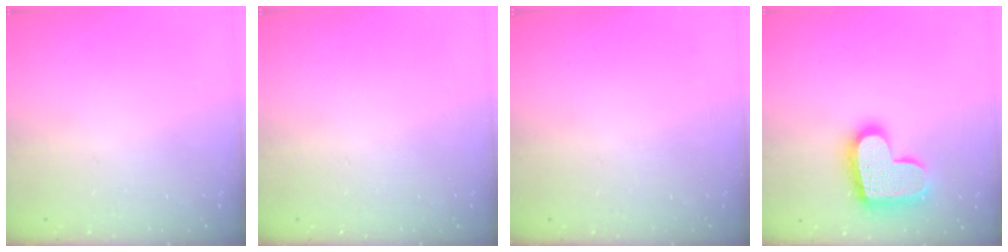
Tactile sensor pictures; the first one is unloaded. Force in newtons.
{"total": 0.0}
{"total": 0.0}
{"total": 17.7, "press": 17.6, "slide": 1.3}